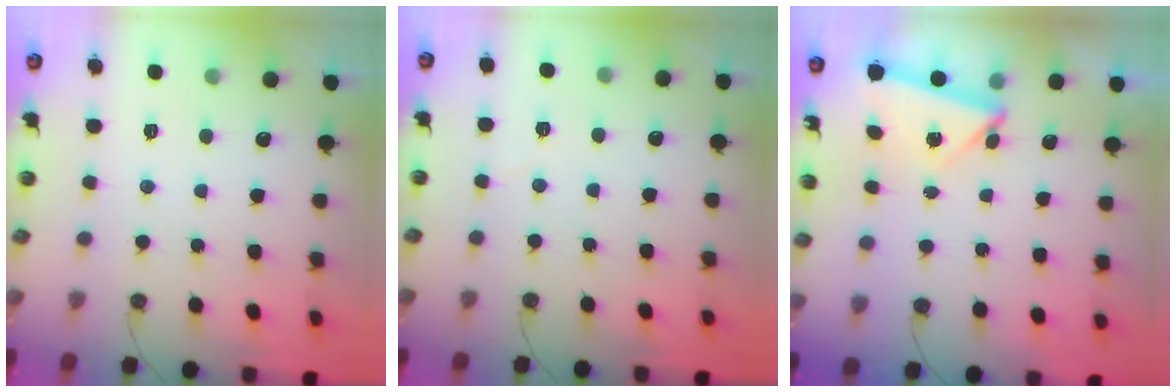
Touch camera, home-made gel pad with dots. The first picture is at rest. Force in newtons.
{"total": 3.0, "press": 3.0, "slide": 0.3}
{"total": 5.4, "press": 5.4, "slide": 0.7}